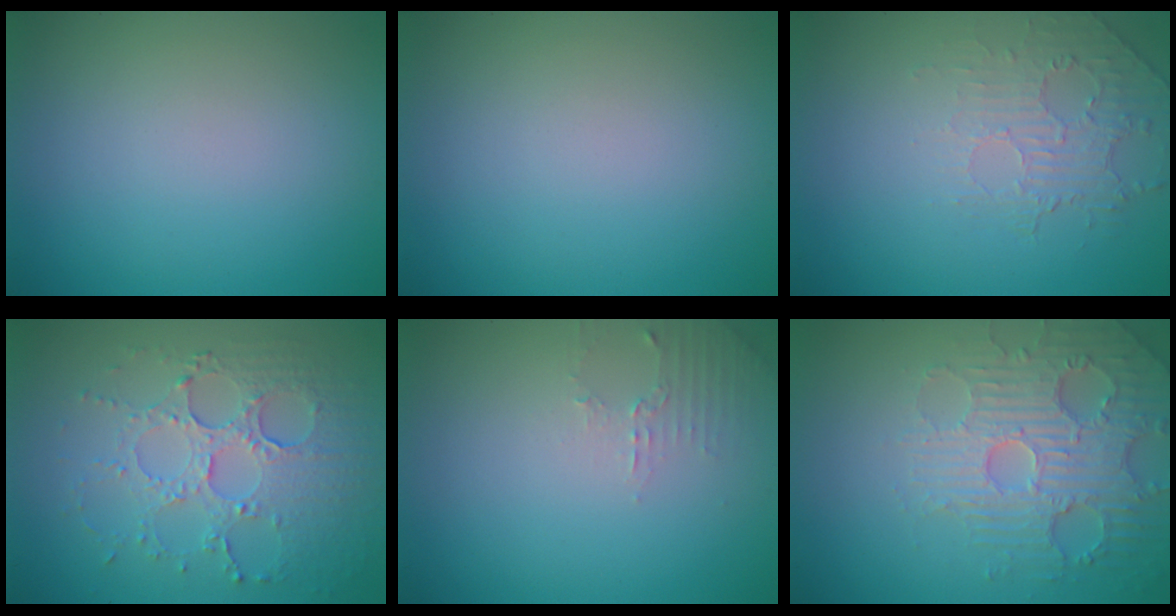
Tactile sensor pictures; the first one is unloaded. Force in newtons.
{"total": 0.0}
{"total": 2.0, "press": 0.9, "slide": 1.8}
{"total": 5.4, "press": 3.8, "slide": 3.9}
{"total": 1.4, "press": 1.4, "slide": 0.4}
{"total": 4.8, "press": 4.5, "slide": 1.5}